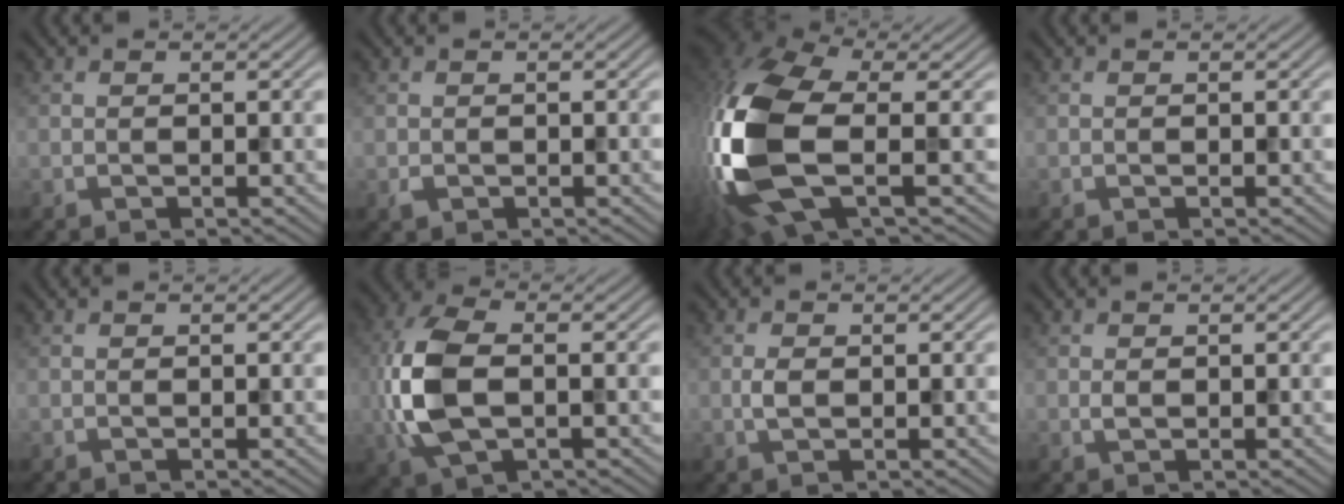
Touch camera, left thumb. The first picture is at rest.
{"total": 0.7, "force": [-0.2, 0.6, 0.3], "torque": [-0.007, -0.005, -0.002]}
{"total": 17.0, "force": [-2.6, 8.0, 14.7], "torque": [-0.376, -0.019, -0.049]}
{"total": 0.0}
{"total": 0.0}
{"total": 10.6, "force": [-0.8, 5.7, 8.9], "torque": [-0.231, -0.003, -0.016]}
{"total": 1.5, "force": [0.0, 0.8, 1.3], "torque": [-0.029, 0.002, -0.001]}
{"total": 0.7, "force": [0.2, 0.4, 0.5], "torque": [-0.012, 0.001, 0.003]}